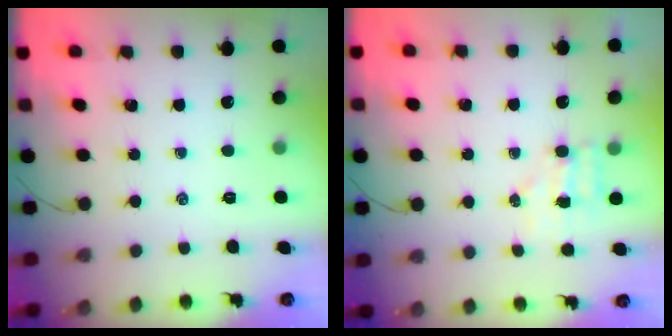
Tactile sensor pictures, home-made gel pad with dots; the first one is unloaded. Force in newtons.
{"total": 4.1, "press": 4.1, "slide": 0.7}